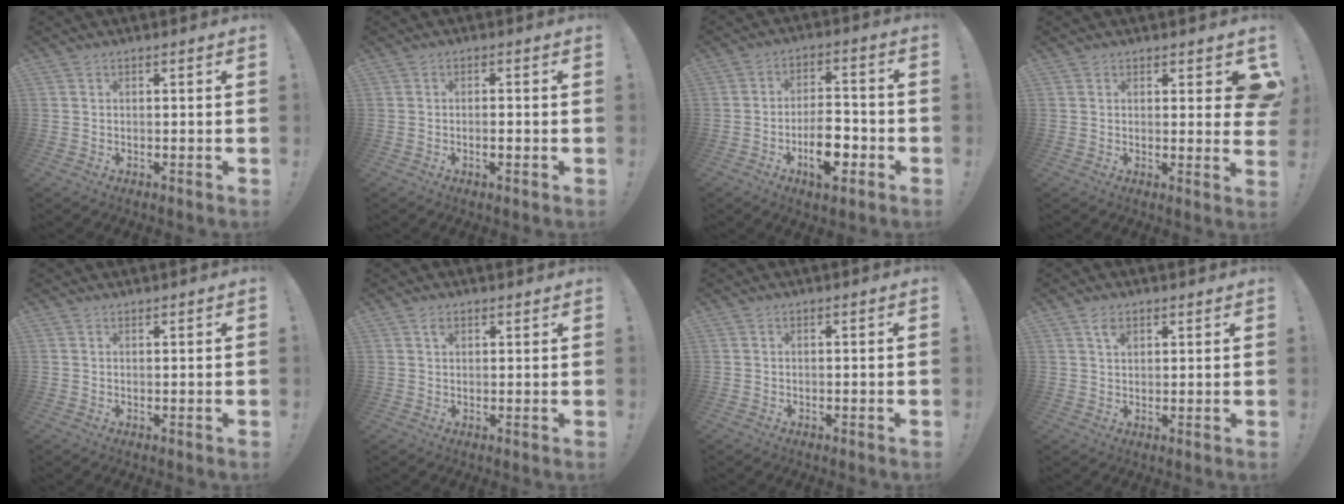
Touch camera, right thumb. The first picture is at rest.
{"total": 2.0, "force": [-1.0, 0.2, 1.8], "torque": [-0.023, -0.001, -0.018]}
{"total": 11.8, "force": [-4.9, 5.6, 9.2], "torque": [-0.150, 0.020, -0.086]}
{"total": 4.5, "force": [2.0, 2.0, 3.5], "torque": [-0.032, -0.014, 0.035]}
{"total": 0.6, "force": [0.5, -0.1, -0.3], "torque": [0.006, 0.000, 0.010]}
{"total": 1.7, "force": [1.2, 0.8, 0.8], "torque": [-0.002, -0.009, 0.019]}
{"total": 0.0}
{"total": 3.4, "force": [2.1, 1.8, 2.0], "torque": [-0.030, -0.010, 0.035]}